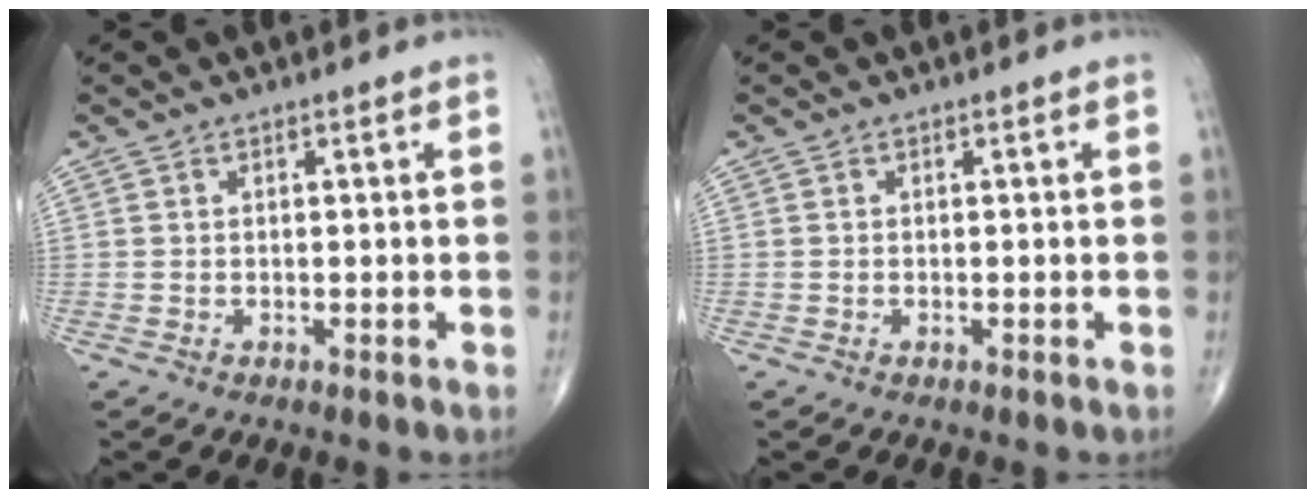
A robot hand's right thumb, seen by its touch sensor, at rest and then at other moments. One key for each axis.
{"total": 0.0}